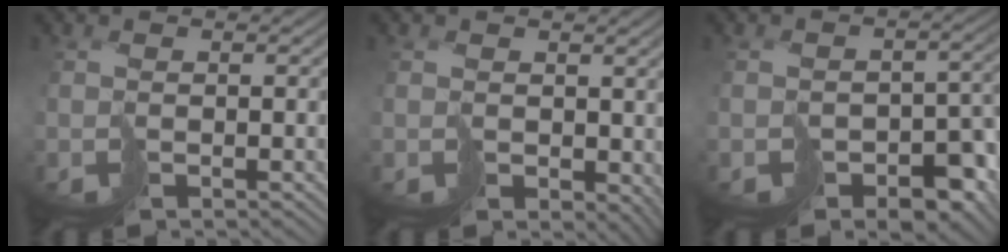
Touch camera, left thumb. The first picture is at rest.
{"total": 2.9, "force": [0.9, 2.4, 1.5], "torque": [-0.033, -0.011, 0.024]}
{"total": 8.1, "force": [-4.7, 5.2, 3.9], "torque": [-0.047, -0.017, -0.056]}